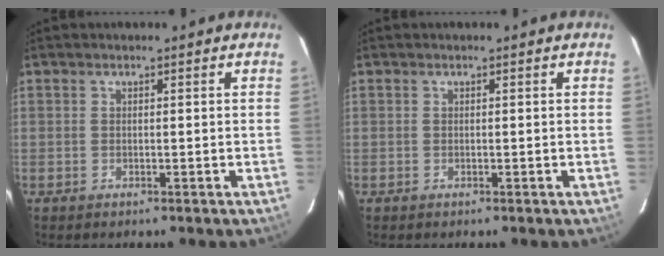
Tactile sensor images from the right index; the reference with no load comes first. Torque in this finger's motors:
{"motor_torque": [0.00, 0.00, 0.00, 0.00]}